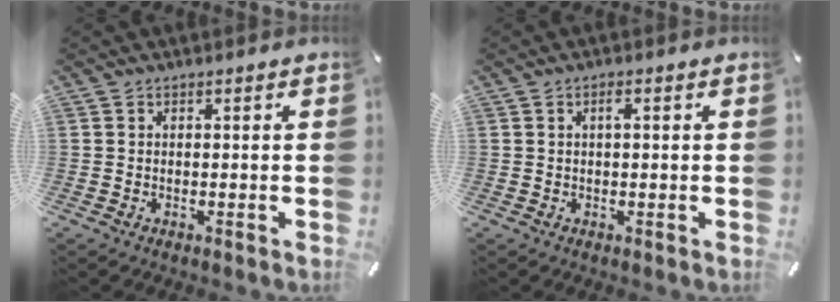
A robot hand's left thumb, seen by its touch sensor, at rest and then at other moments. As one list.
[{"total": 1.7, "force": [0.4, 0.7, 1.5], "torque": [-0.032, 0.005, 0.005]}]